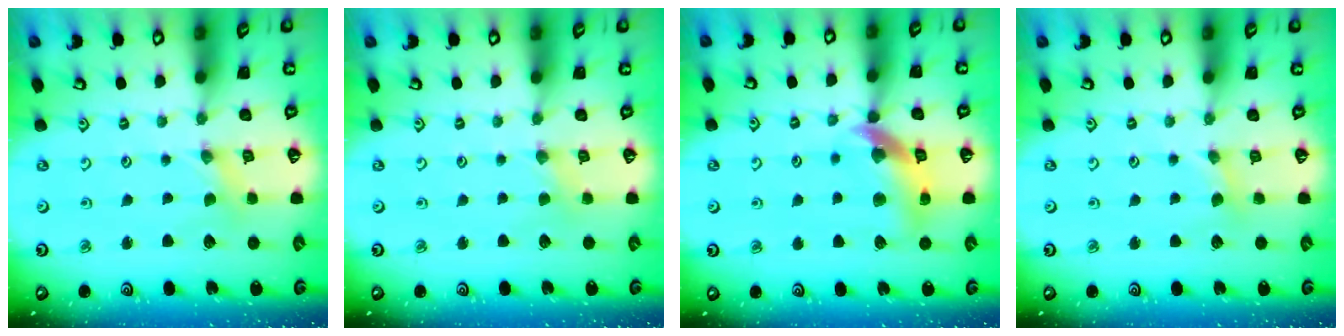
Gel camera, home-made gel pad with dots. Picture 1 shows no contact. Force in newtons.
{"total": 2.3, "press": 2.3, "slide": 0.4}
{"total": 13.8, "press": 13.7, "slide": 1.9}
{"total": 2.8, "press": 2.8, "slide": 0.5}